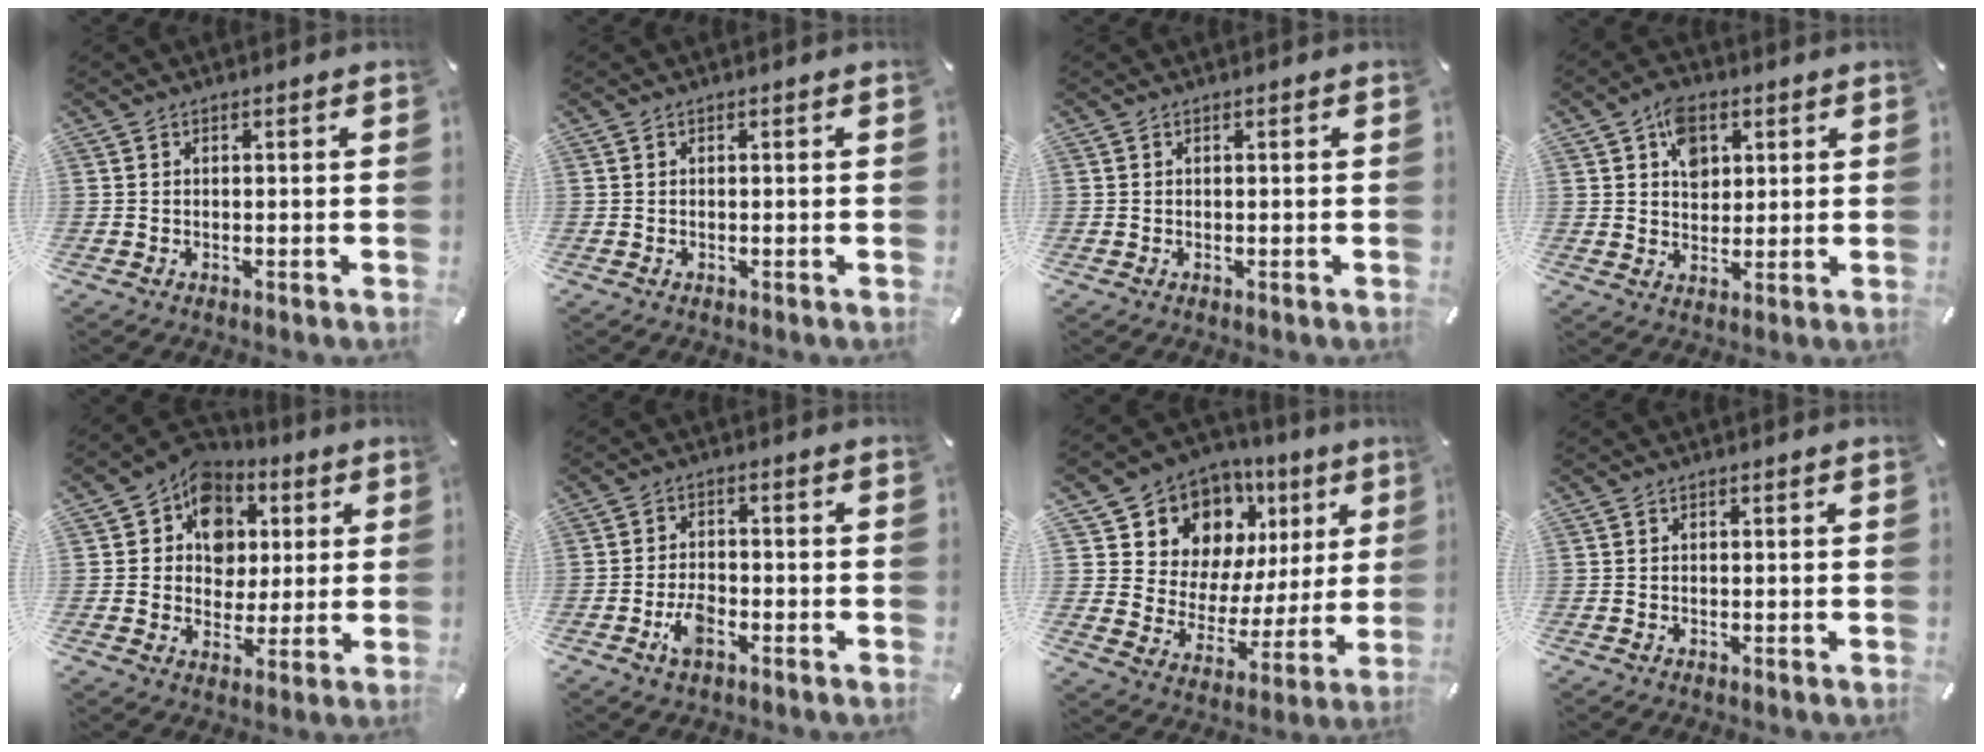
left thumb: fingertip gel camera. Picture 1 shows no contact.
{"total": 0.0}
{"total": 0.0}
{"total": 7.5, "force": [2.9, 5.8, 3.7], "torque": [-0.047, 0.000, 0.049]}
{"total": 11.3, "force": [2.6, 10.2, 3.9], "torque": [-0.058, -0.017, 0.050]}
{"total": 5.7, "force": [-2.7, 3.2, 3.8], "torque": [-0.078, 0.012, -0.050]}
{"total": 12.0, "force": [8.0, 8.7, 2.4], "torque": [-0.042, -0.083, 0.145]}
{"total": 0.0}